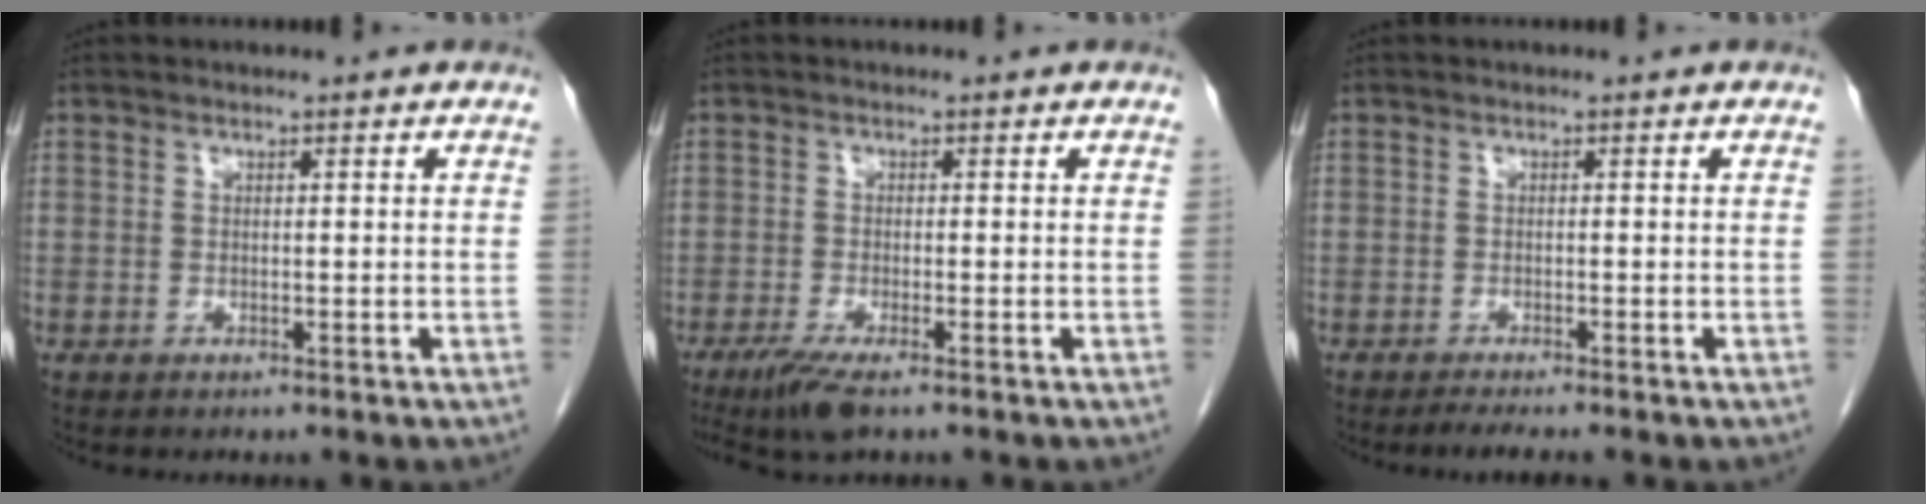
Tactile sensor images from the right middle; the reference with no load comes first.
{"total": 4.7, "force": [-3.3, 0.6, 3.3], "torque": [-0.065, -0.014, -0.059]}
{"total": 2.5, "force": [-2.1, -0.2, 1.4], "torque": [-0.026, -0.008, -0.033]}